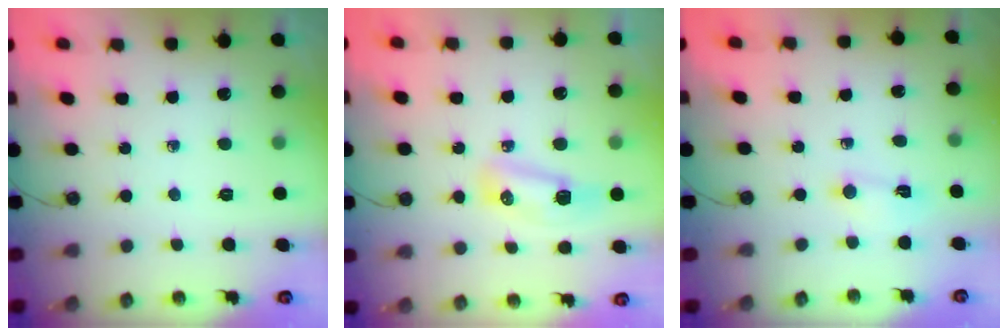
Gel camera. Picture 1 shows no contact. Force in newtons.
{"total": 15.7, "press": 10.1, "slide": 12.1}
{"total": 2.0, "press": 2.0, "slide": 0.3}